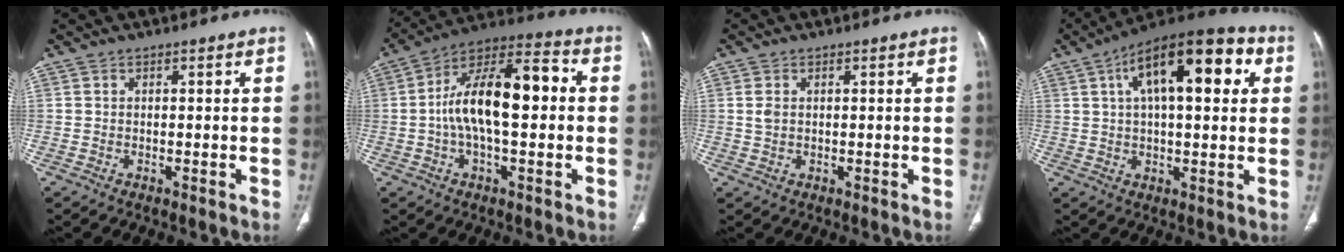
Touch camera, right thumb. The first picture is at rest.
{"total": 17.6, "force": [0.3, 7.7, 15.8], "torque": [-0.267, 0.042, -0.003]}
{"total": 1.9, "force": [0.4, 1.2, 1.4], "torque": [-0.037, 0.001, 0.011]}
{"total": 19.5, "force": [6.2, 8.1, 16.6], "torque": [-0.235, 0.020, 0.086]}